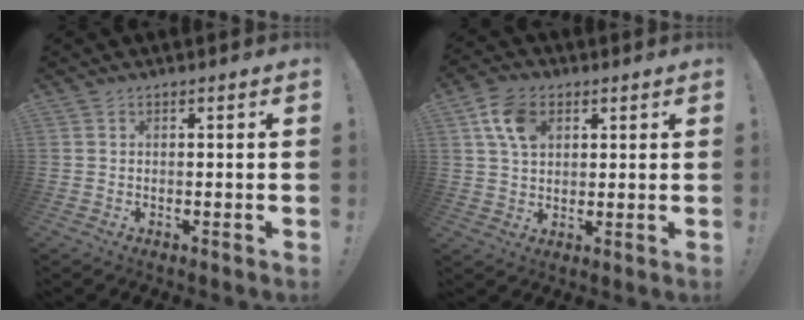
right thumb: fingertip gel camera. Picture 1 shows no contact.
{"total": 9.9, "force": [3.9, 7.1, 5.7], "torque": [-0.097, 0.003, 0.078]}